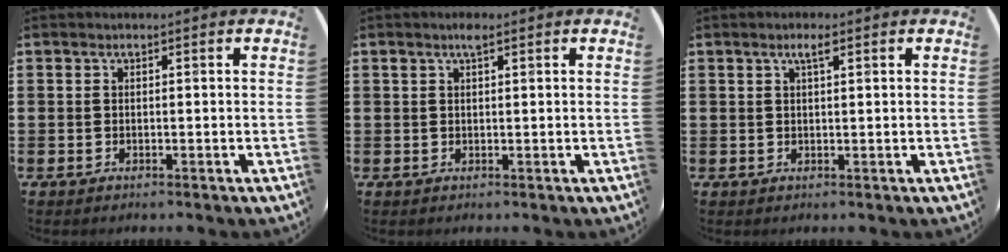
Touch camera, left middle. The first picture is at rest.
{"total": 1.5, "force": [0.9, 0.3, 1.2], "torque": [-0.023, 0.006, 0.014]}
{"total": 1.9, "force": [1.1, 0.3, 1.5], "torque": [-0.029, 0.005, 0.018]}